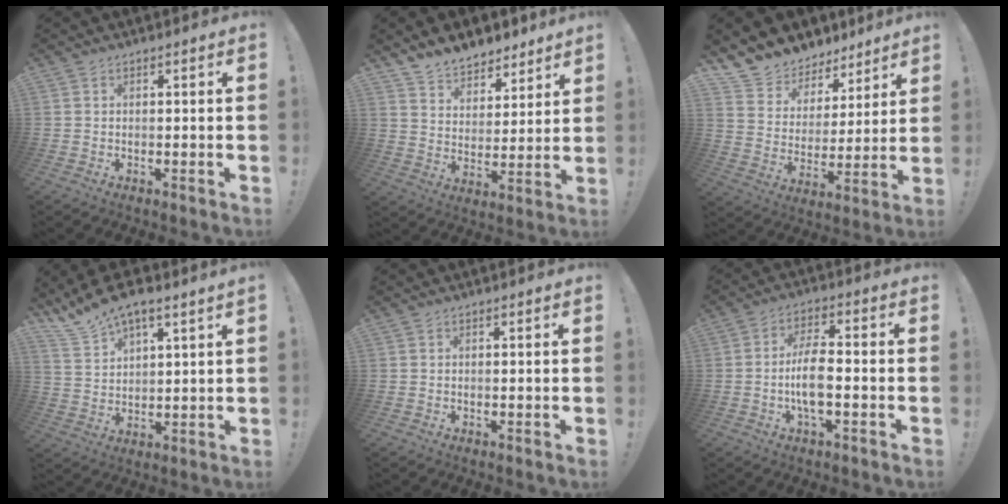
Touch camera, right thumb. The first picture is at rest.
{"total": 9.3, "force": [8.2, 4.3, 1.1], "torque": [-0.025, -0.069, 0.160]}
{"total": 10.0, "force": [8.1, 5.8, 0.8], "torque": [-0.022, -0.076, 0.151]}
{"total": 8.3, "force": [7.4, 1.7, 3.4], "torque": [-0.080, -0.044, 0.141]}
{"total": 0.0}
{"total": 9.4, "force": [-2.2, 3.6, 8.4], "torque": [-0.171, 0.008, -0.039]}